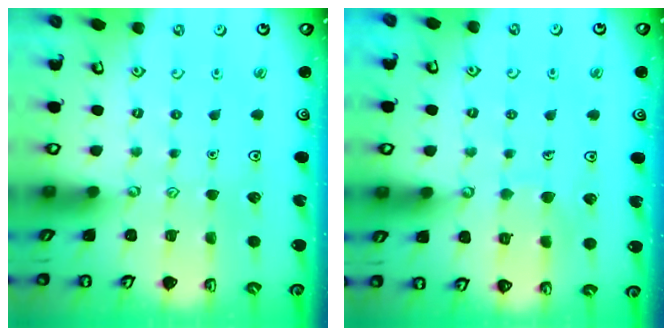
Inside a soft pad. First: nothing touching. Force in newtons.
{"total": 6.1, "press": 6.1, "slide": 0.3}